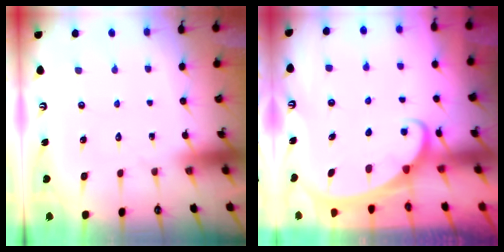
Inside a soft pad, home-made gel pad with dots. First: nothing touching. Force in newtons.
{"total": 1.9, "press": 1.9, "slide": 0.1}